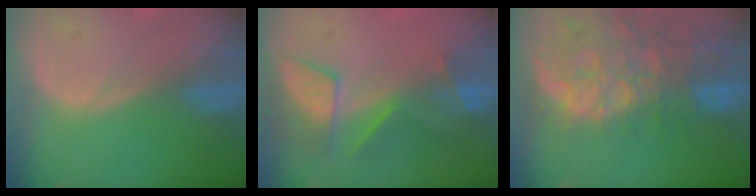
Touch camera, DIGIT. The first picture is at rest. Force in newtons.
{"total": 8.1, "press": 7.2, "slide": 3.7}
{"total": 13.8, "press": 11.1, "slide": 8.1}